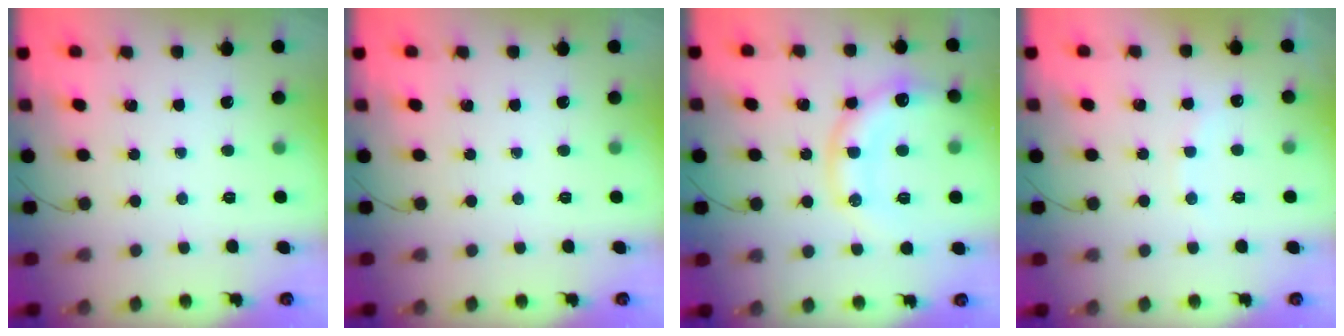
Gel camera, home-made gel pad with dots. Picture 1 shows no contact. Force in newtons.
{"total": 0.0}
{"total": 15.9, "press": 15.8, "slide": 2.0}
{"total": 6.6, "press": 6.5, "slide": 1.3}